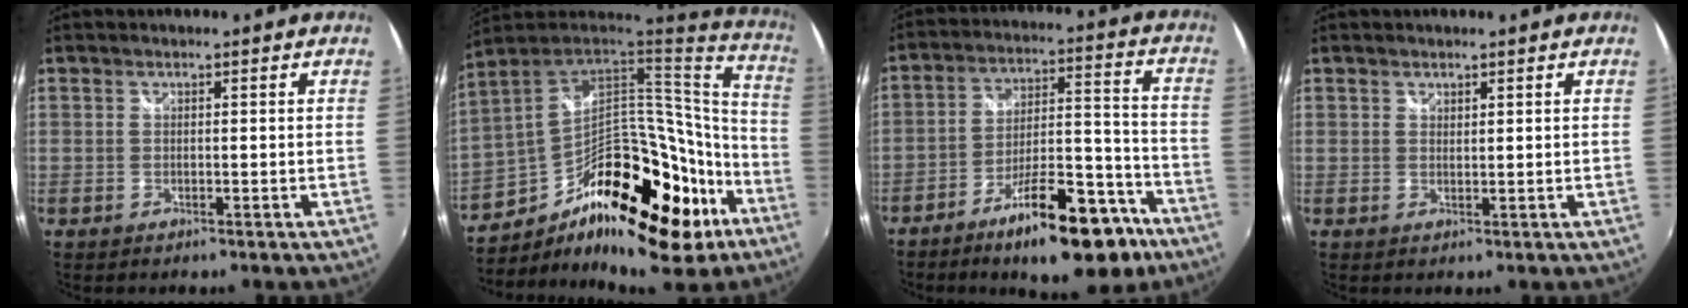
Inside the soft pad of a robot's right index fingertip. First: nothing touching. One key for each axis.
{"total": 31.0, "fx": -15.2, "fy": 14.5, "fz": 22.8, "tx": -0.386, "ty": 0.003, "tz": -0.233}
{"total": 17.7, "fx": -11.7, "fy": 5.6, "fz": 12.1, "tx": -0.185, "ty": 0.008, "tz": -0.173}
{"total": 0.9, "fx": 0.8, "fy": 0.4, "fz": 0.1, "tx": 0.000, "ty": 0.000, "tz": 0.014}